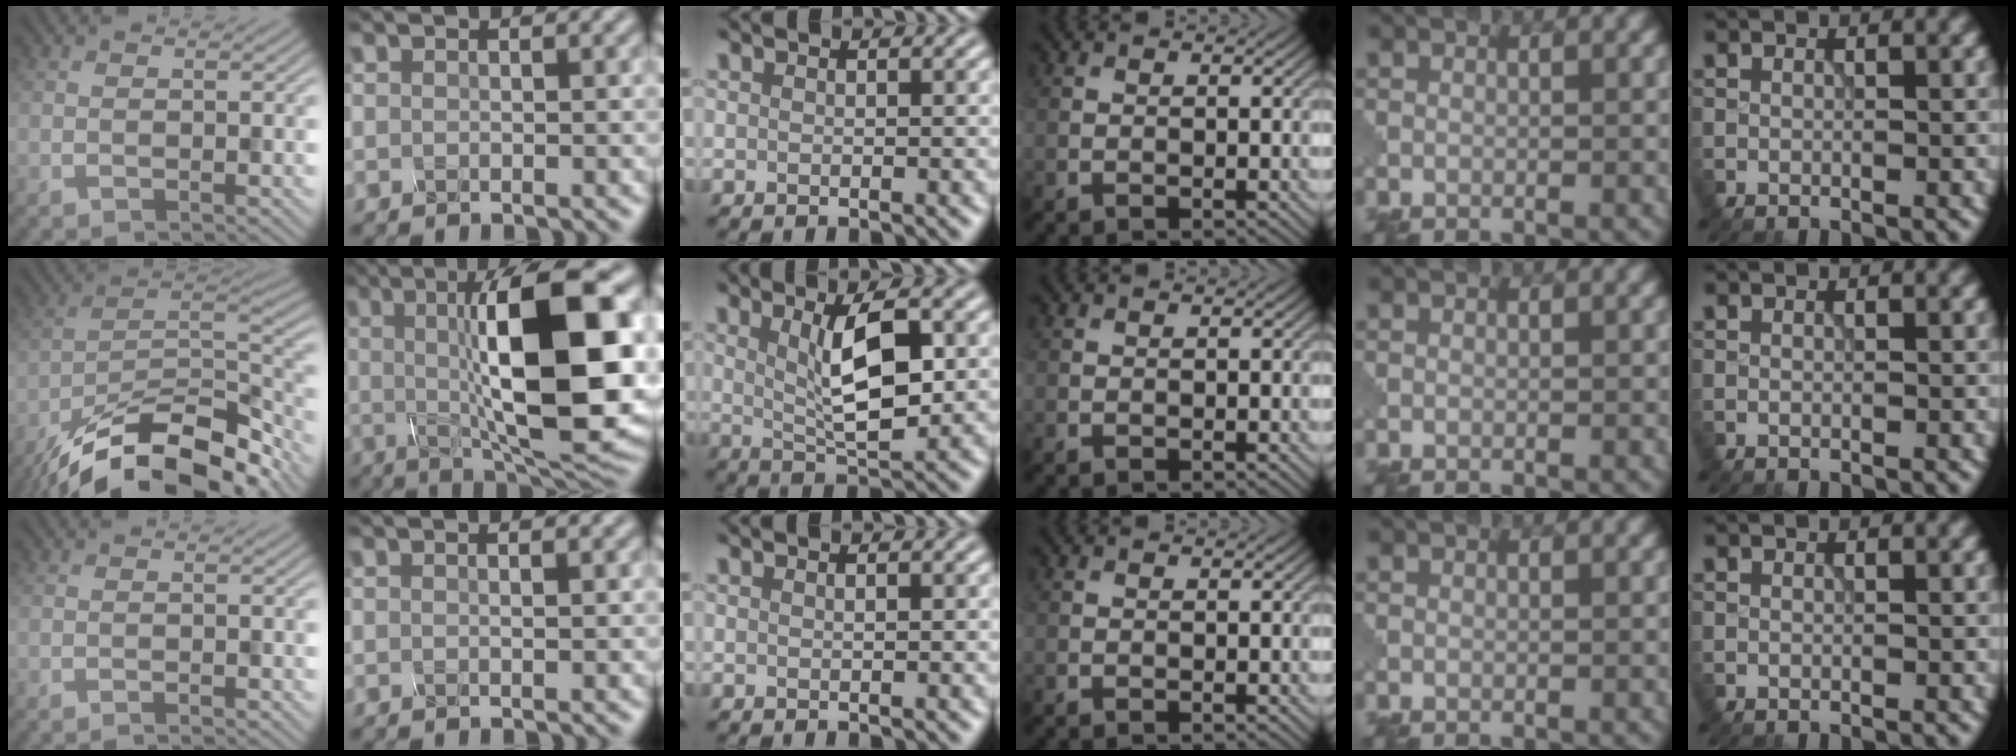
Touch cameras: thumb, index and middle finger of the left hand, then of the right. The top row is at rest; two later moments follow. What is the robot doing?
{"motion": "assemble", "object": "glue stick"}